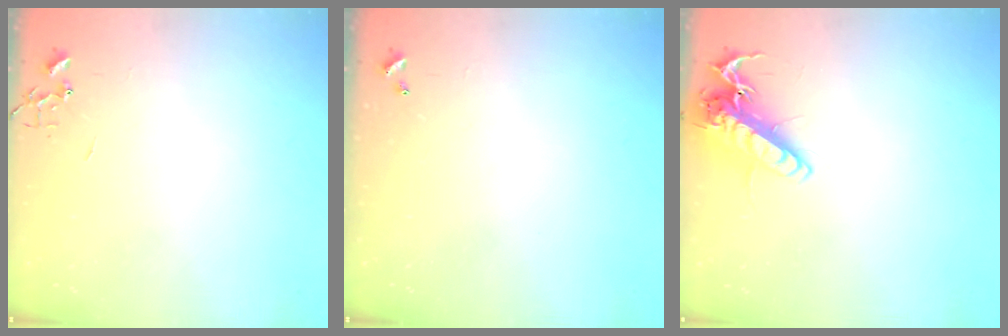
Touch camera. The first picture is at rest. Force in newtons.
{"total": 0.0}
{"total": 13.8, "press": 13.7, "slide": 1.9}